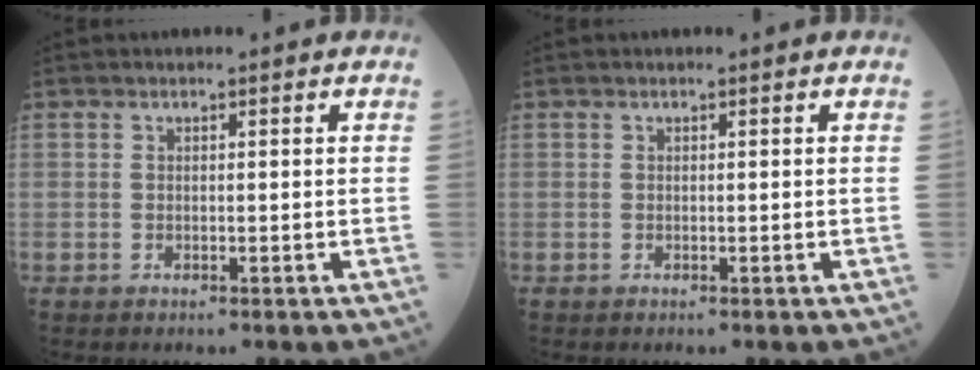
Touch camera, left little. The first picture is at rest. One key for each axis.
{"total": 0.0}